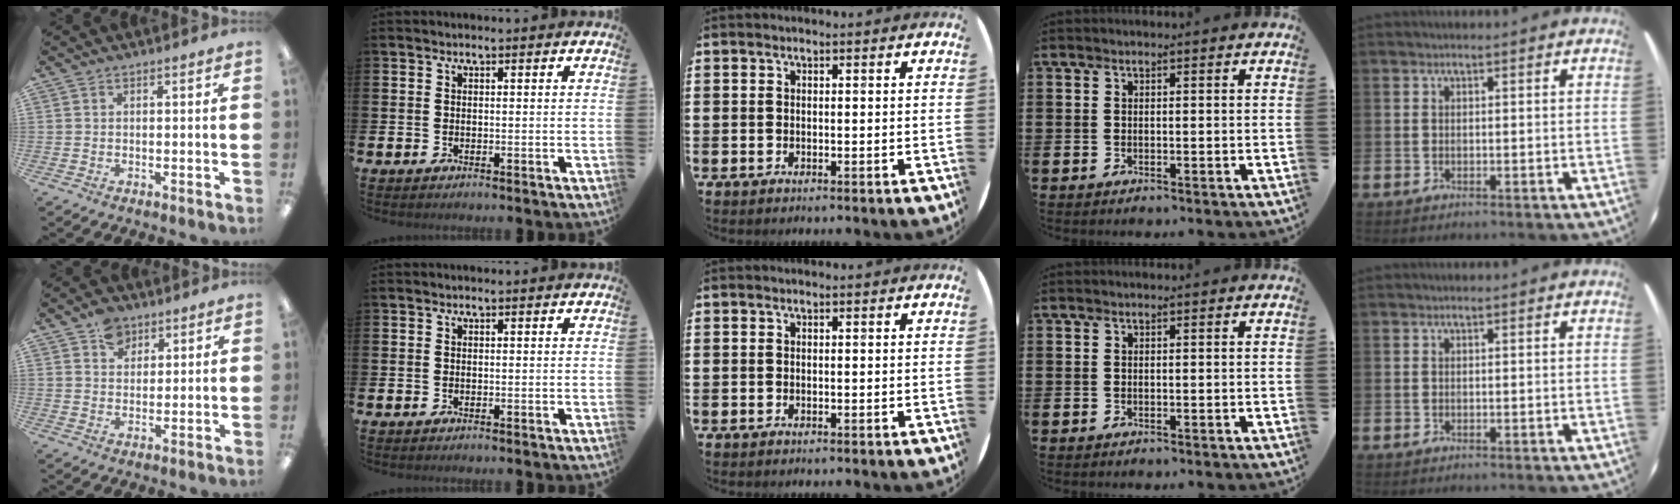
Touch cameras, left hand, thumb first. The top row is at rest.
{"thumb": {"total": 5.8, "force": [3.8, 4.0, 1.8], "torque": [-0.025, -0.008, 0.069]}}